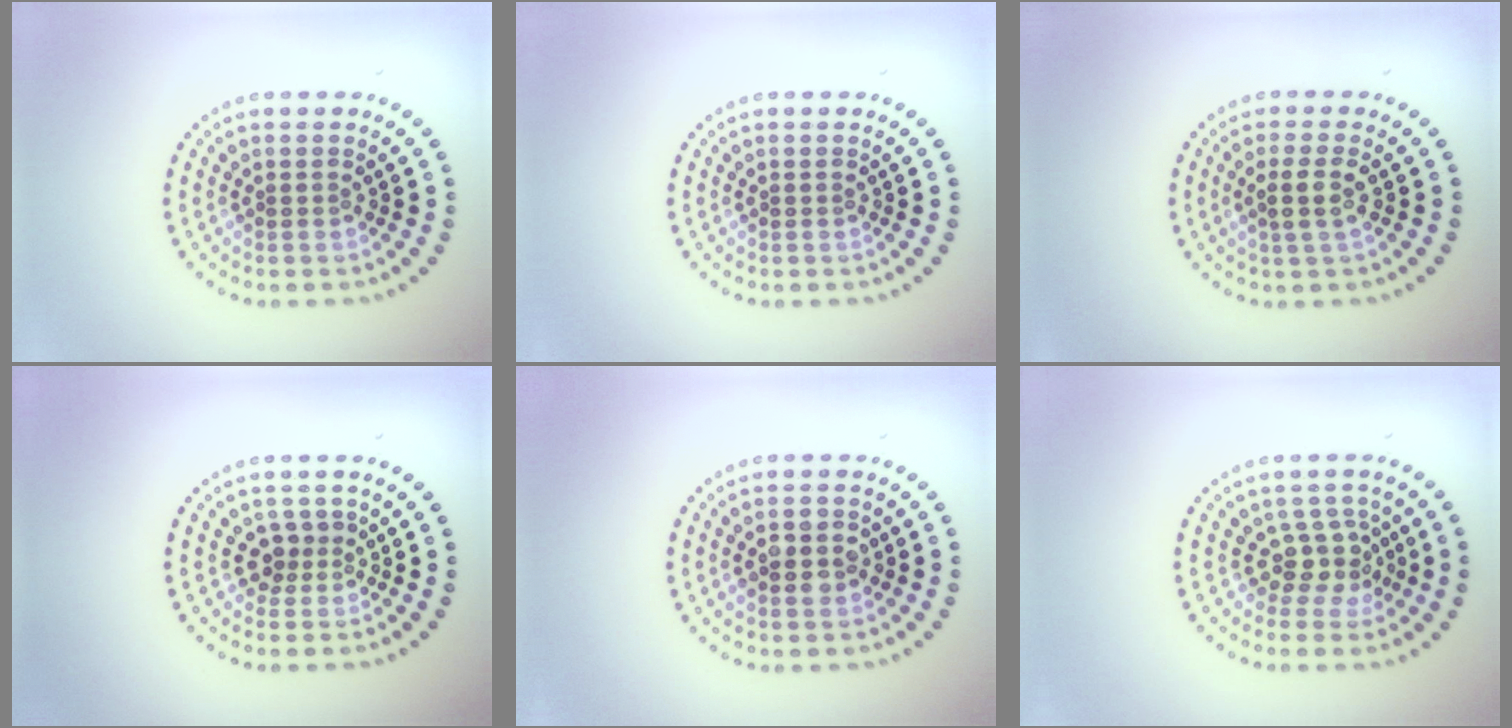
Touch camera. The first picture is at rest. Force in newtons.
{"total": 0.0}
{"total": 2.0, "press": 1.7, "slide": 1.2}
{"total": 1.8, "press": 1.4, "slide": 1.1}
{"total": 2.6, "press": 2.6, "slide": 0.1}
{"total": 2.9, "press": 2.3, "slide": 1.7}